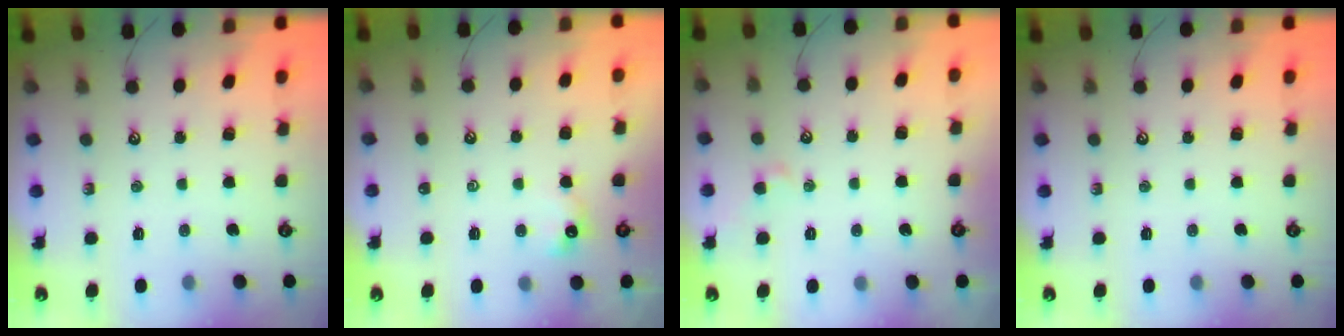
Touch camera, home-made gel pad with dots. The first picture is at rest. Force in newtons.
{"total": 2.3, "press": 2.2, "slide": 0.6}
{"total": 0.6, "press": 0.0, "slide": 0.6}
{"total": 0.0}